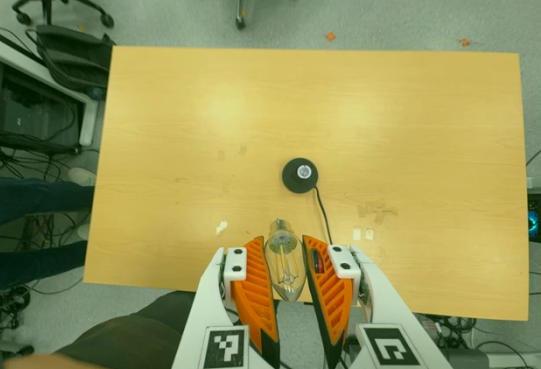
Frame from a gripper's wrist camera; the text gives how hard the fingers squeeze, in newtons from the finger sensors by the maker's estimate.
{"total": 13.7, "left": 15.6, "right": 11.8}